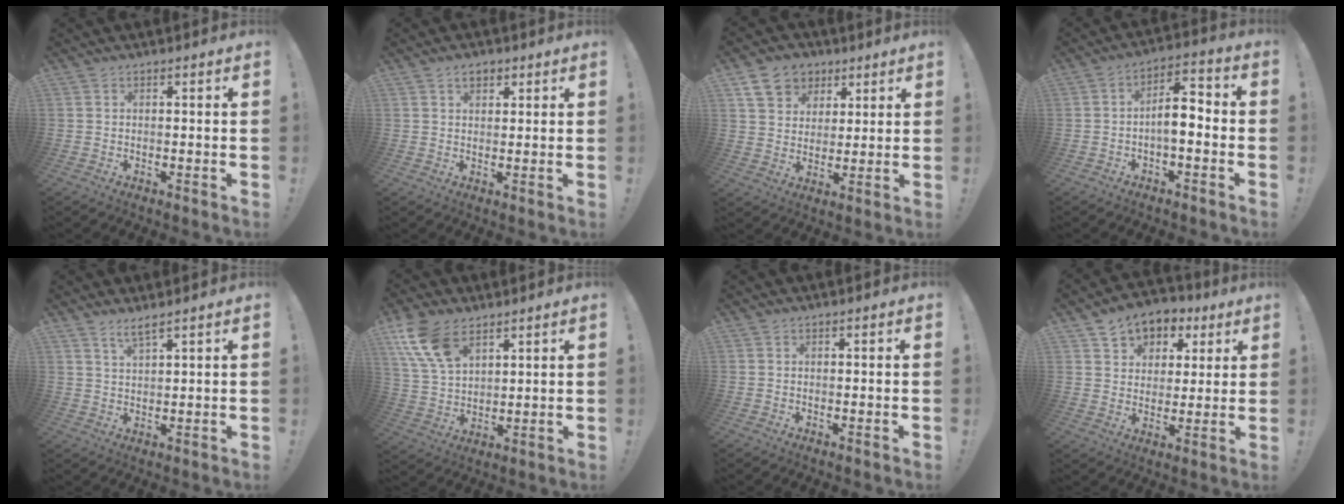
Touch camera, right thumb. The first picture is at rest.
{"total": 3.6, "force": [1.9, 2.3, 1.9], "torque": [-0.021, -0.002, 0.031]}
{"total": 11.2, "force": [5.8, 8.8, 3.9], "torque": [-0.049, -0.031, 0.114]}
{"total": 8.3, "force": [-1.9, 3.9, 7.1], "torque": [-0.113, 0.007, -0.035]}
{"total": 3.8, "force": [3.1, 0.4, 2.2], "torque": [-0.040, -0.016, 0.055]}
{"total": 13.0, "force": [7.7, 7.3, 7.6], "torque": [-0.152, -0.033, 0.148]}
{"total": 0.0}
{"total": 8.1, "force": [4.2, 6.6, 2.0], "torque": [-0.020, -0.030, 0.082]}